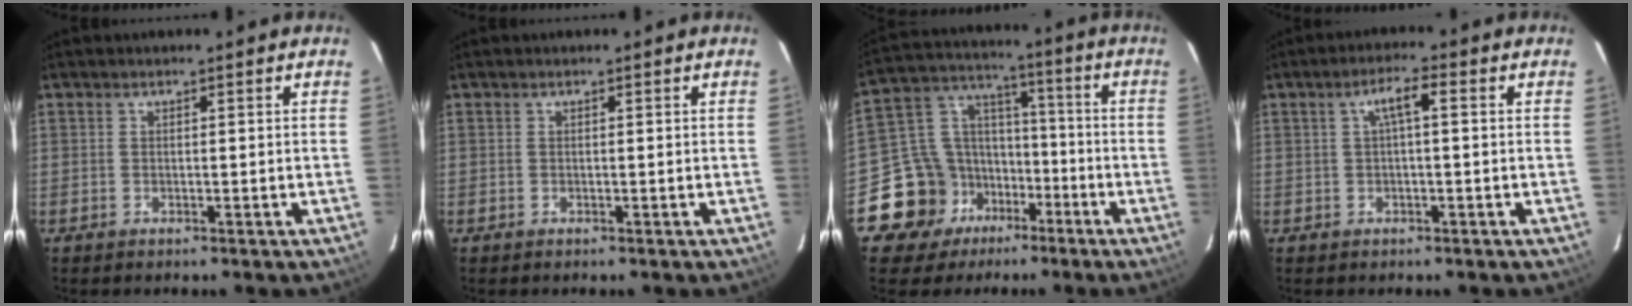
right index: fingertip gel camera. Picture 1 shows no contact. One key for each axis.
{"total": 0.0}
{"total": 13.6, "fx": -7.1, "fy": 11.0, "fz": 3.9, "tx": -0.102, "ty": 0.051, "tz": -0.110}
{"total": 3.7, "fx": 0.5, "fy": 0.6, "fz": 3.6, "tx": -0.069, "ty": 0.012, "tz": 0.011}